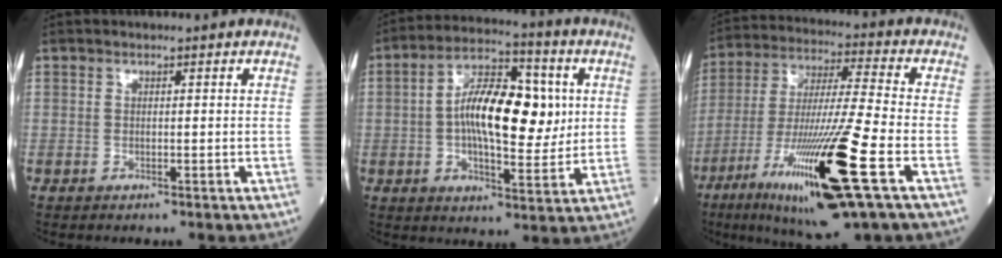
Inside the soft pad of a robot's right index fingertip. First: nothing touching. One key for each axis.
{"total": 14.4, "fx": 1.5, "fy": 5.6, "fz": 13.2, "tx": -0.229, "ty": 0.024, "tz": 0.021}
{"total": 21.0, "fx": -8.9, "fy": 0.5, "fz": 19.0, "tx": -0.375, "ty": -0.044, "tz": -0.161}